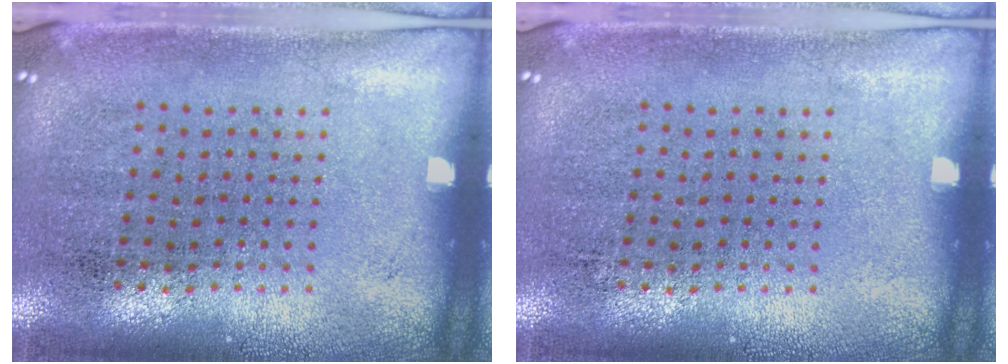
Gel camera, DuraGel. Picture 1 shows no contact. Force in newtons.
{"total": 0.0}